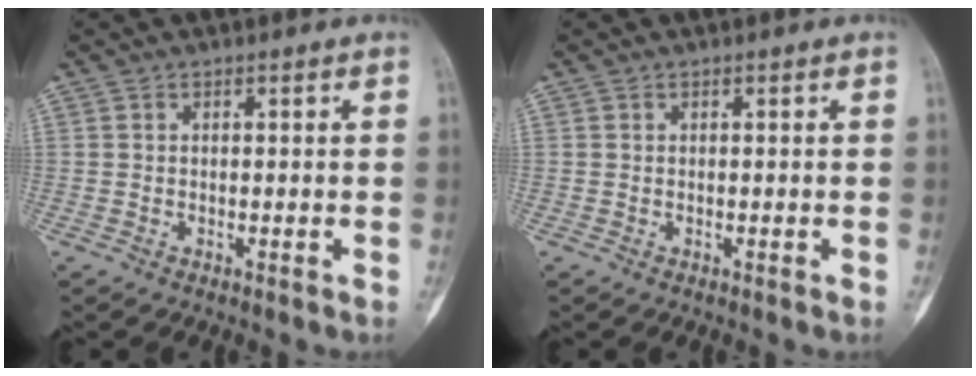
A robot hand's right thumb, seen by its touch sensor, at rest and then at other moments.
{"total": 0.0}